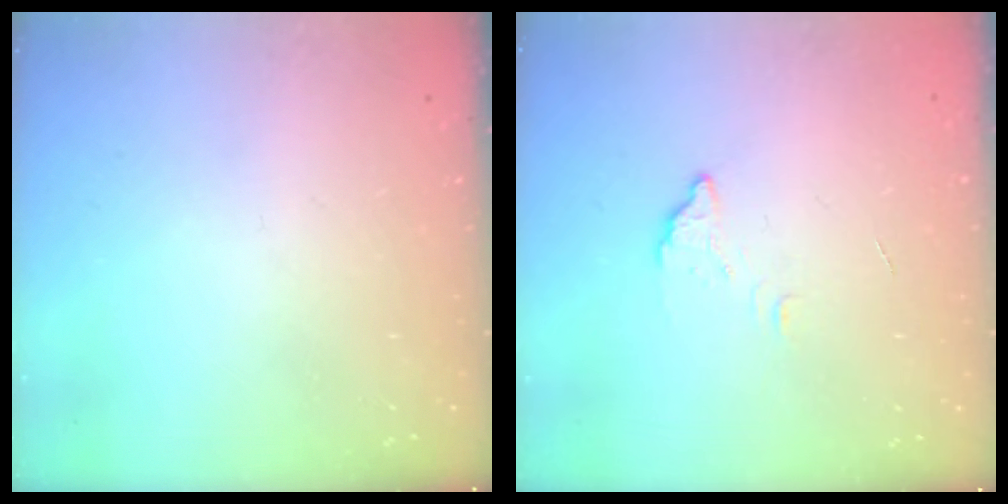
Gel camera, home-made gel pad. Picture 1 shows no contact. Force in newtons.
{"total": 2.8, "press": 2.8, "slide": 0.2}